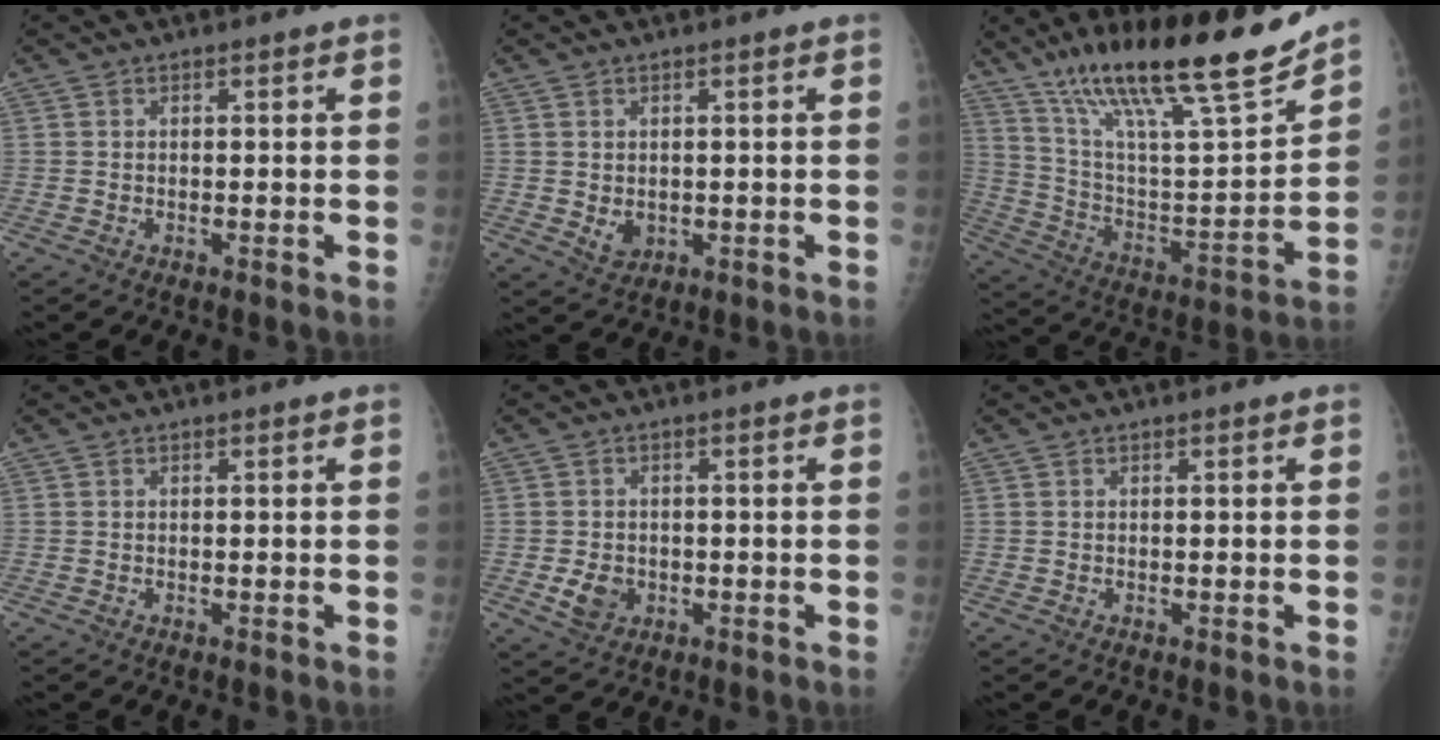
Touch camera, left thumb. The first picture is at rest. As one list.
[{"total": 2.8, "force": [-0.1, 2.2, 1.7], "torque": [-0.019, -0.004, 0.009]}, {"total": 26.6, "force": [18.8, 5.1, 18.0], "torque": [-0.278, -0.062, 0.324]}, {"total": 0.0}, {"total": 4.2, "force": [-1.1, 3.3, 2.3], "torque": [-0.035, 0.001, -0.014]}, {"total": 0.0}]